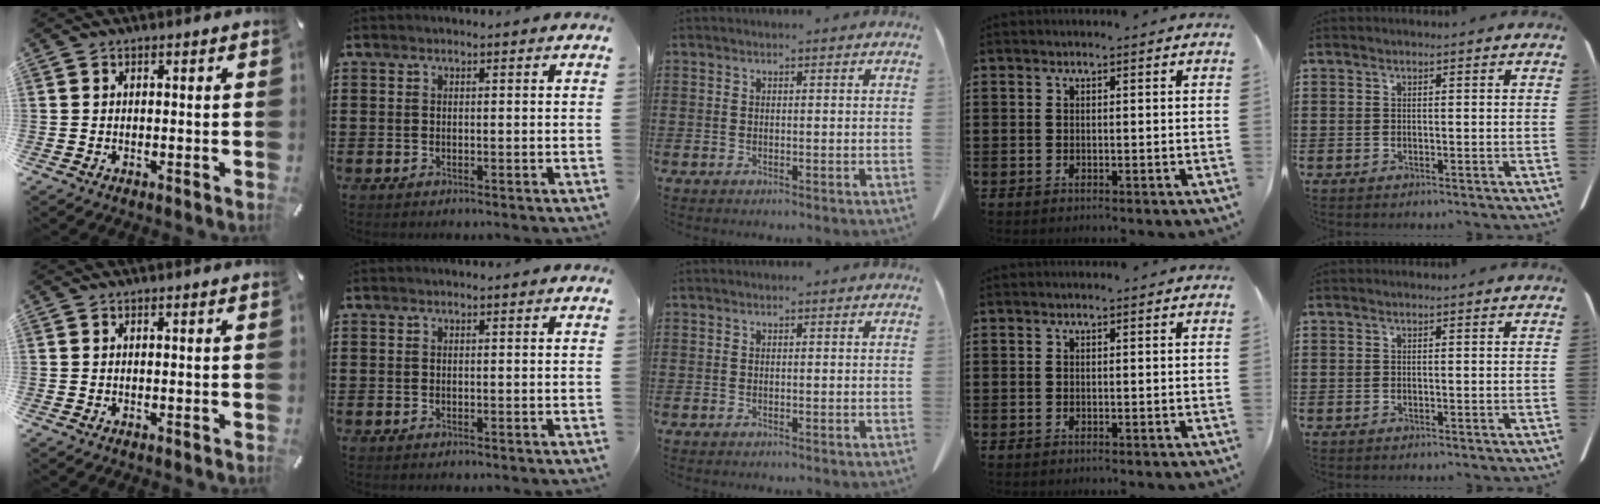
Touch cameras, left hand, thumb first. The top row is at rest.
{}